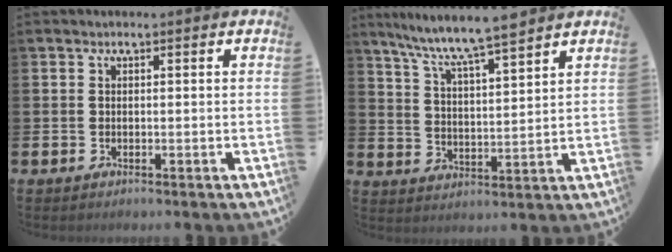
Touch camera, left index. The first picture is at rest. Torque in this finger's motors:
{"motor_torque": [0.15, -0.49, 0.46, 0.16]}